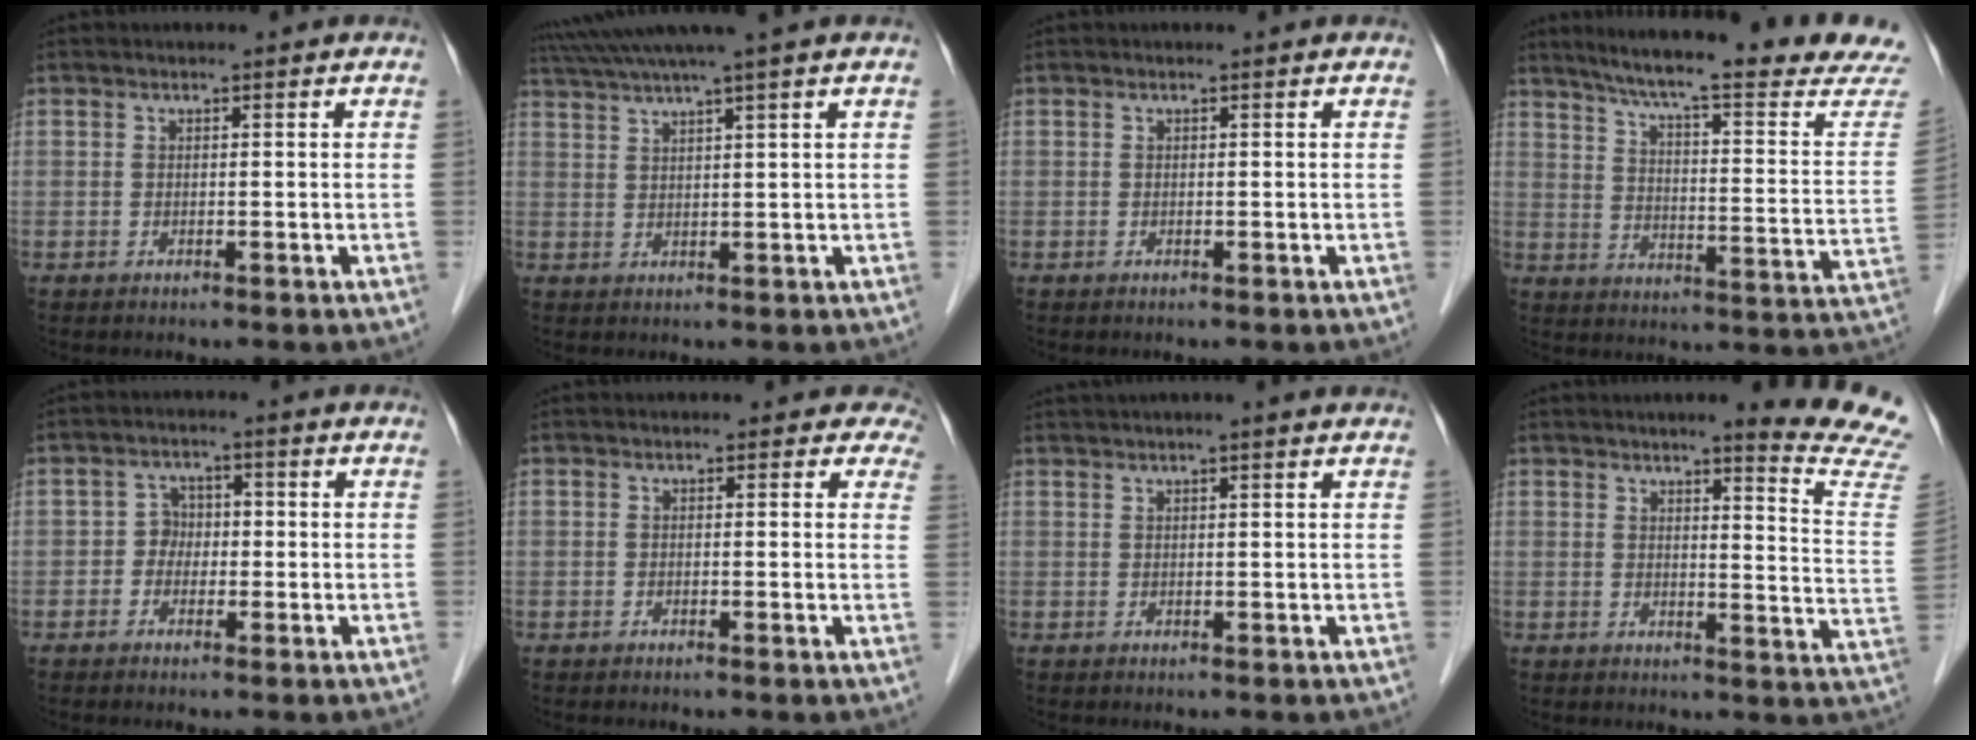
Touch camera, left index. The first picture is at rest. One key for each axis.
{"total": 7.5, "fx": 5.9, "fy": -1.8, "fz": 4.2, "tx": -0.071, "ty": 0.026, "tz": 0.096}
{"total": 0.0}
{"total": 25.2, "fx": 22.3, "fy": 0.4, "fz": 11.6, "tx": -0.174, "ty": -0.067, "tz": 0.283}
{"total": 2.8, "fx": -0.7, "fy": 2.5, "fz": 1.2, "tx": -0.014, "ty": 0.010, "tz": -0.017}
{"total": 2.7, "fx": 2.0, "fy": 1.6, "fz": 0.7, "tx": 0.019, "ty": -0.004, "tz": -0.003}
{"total": 4.9, "fx": 3.9, "fy": -0.2, "fz": 2.9, "tx": -0.045, "ty": 0.035, "tz": 0.062}
{"total": 13.1, "fx": 11.9, "fy": -1.1, "fz": 5.3, "tx": -0.055, "ty": -0.088, "tz": 0.115}